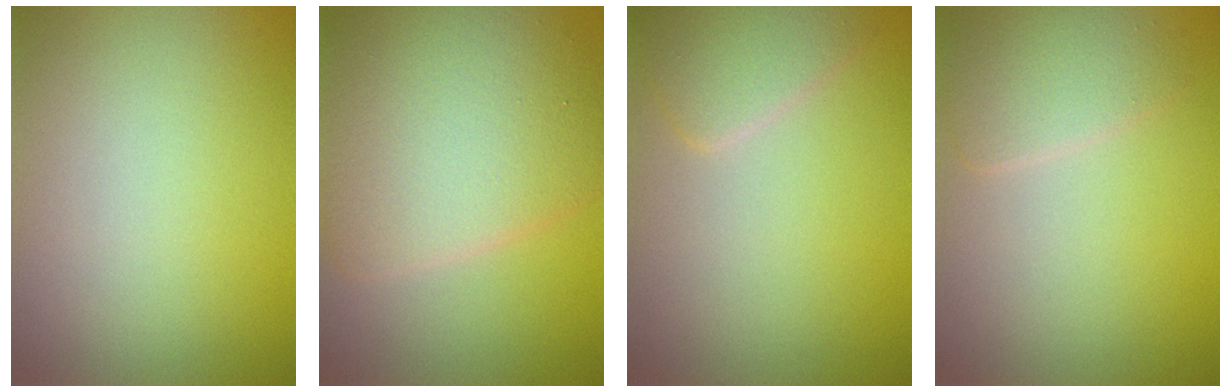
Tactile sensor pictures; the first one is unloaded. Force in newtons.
{"total": 9.0, "press": 9.0, "slide": 0.4}
{"total": 2.3, "press": 2.3, "slide": 0.0}
{"total": 2.4, "press": 2.4, "slide": 0.0}